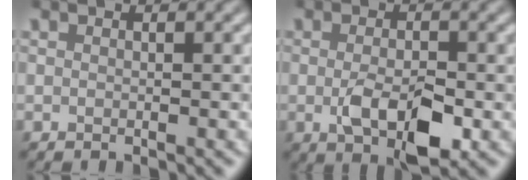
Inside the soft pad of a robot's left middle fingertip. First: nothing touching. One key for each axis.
{"total": 5.0, "fx": -1.3, "fy": 2.3, "fz": 4.3, "tx": -0.085, "ty": -0.008, "tz": -0.021}